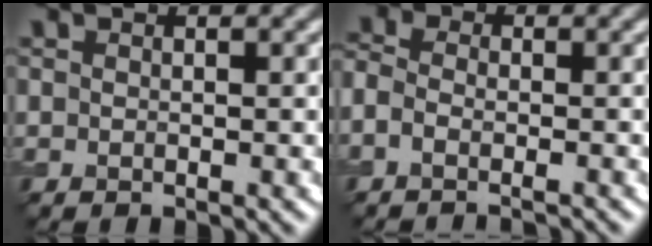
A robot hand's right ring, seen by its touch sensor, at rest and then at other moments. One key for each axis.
{"total": 4.4, "fx": -1.5, "fy": 3.2, "fz": 2.6, "tx": -0.037, "ty": 0.017, "tz": -0.042}